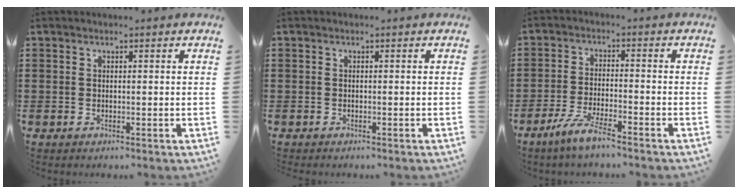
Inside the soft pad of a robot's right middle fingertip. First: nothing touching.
{"total": 0.0}
{"total": 5.4, "force": [-4.1, 0.3, 3.4], "torque": [-0.082, -0.015, -0.081]}